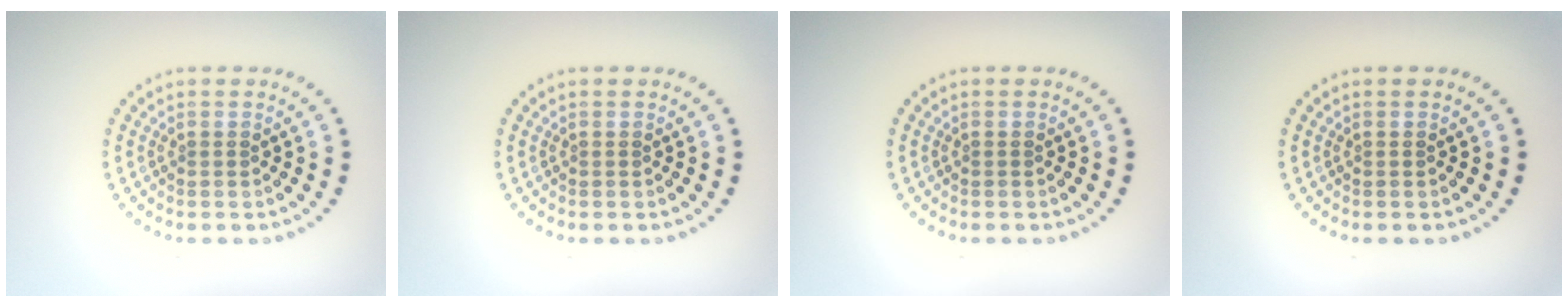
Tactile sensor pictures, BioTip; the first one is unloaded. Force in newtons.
{"total": 0.0}
{"total": 0.0}
{"total": 0.0}